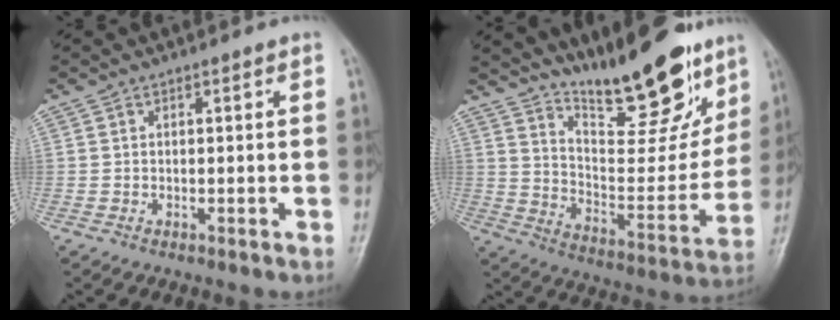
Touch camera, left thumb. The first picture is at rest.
{"total": 21.6, "force": [16.2, 6.2, 12.9], "torque": [-0.143, -0.101, 0.262]}